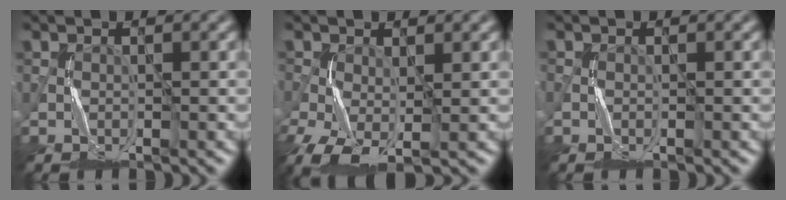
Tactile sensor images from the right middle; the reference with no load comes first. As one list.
[{"total": 6.4, "force": [-2.4, 3.4, 4.9], "torque": [-0.123, -0.015, -0.043]}, {"total": 0.0}]